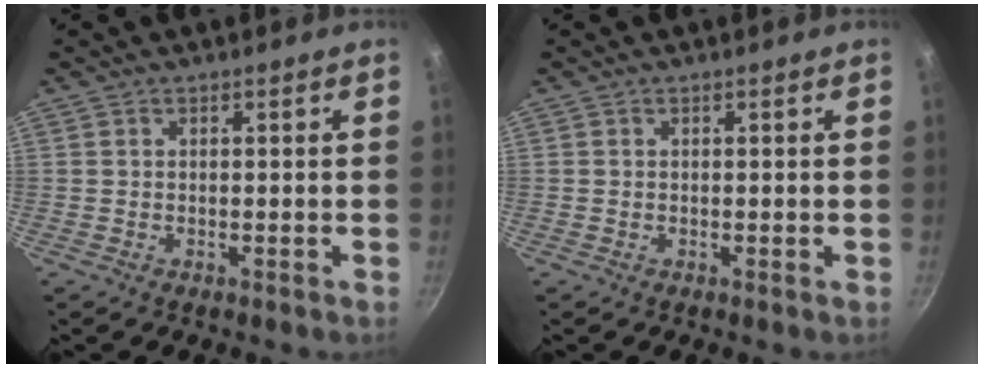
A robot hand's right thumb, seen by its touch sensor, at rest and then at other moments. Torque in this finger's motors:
{"motor_torque": [-0.08, 0.67, 0.33, 0.01, 0.00]}